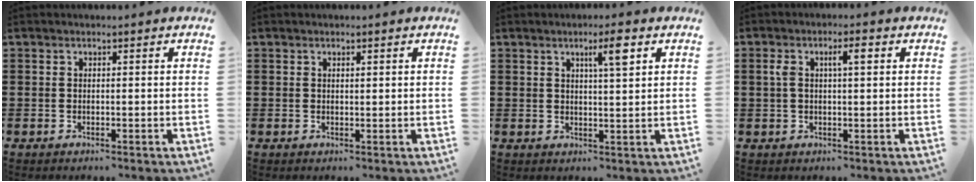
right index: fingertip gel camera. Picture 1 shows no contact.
{"total": 0.6, "force": [0.3, 0.2, 0.4], "torque": [-0.009, 0.002, 0.005]}
{"total": 4.2, "force": [2.3, 0.5, 3.5], "torque": [-0.050, -0.005, 0.031]}
{"total": 3.7, "force": [1.0, 1.2, 3.4], "torque": [-0.053, 0.004, 0.010]}